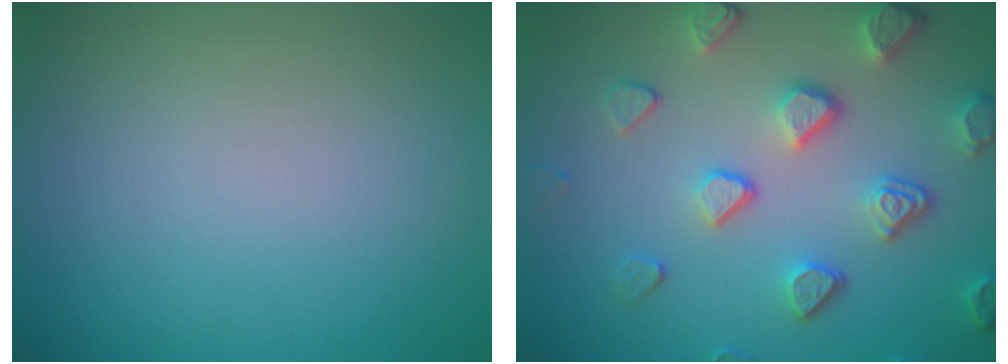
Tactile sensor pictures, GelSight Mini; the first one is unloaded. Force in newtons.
{"total": 5.0, "press": 4.0, "slide": 2.9}